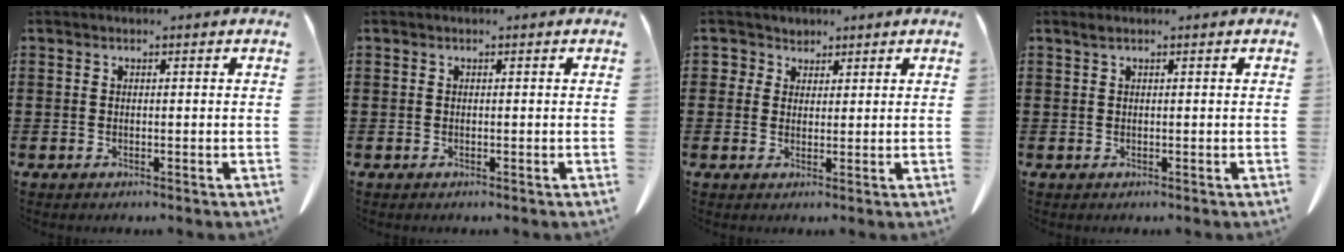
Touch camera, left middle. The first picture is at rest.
{"total": 0.0}
{"total": 2.9, "force": [2.0, 2.1, 0.3], "torque": [-0.010, 0.007, 0.035]}
{"total": 0.6, "force": [0.4, 0.0, 0.5], "torque": [-0.011, 0.001, 0.007]}